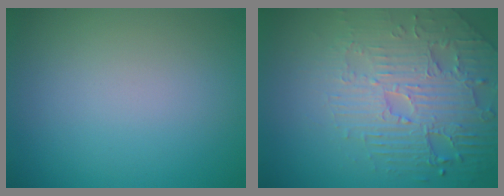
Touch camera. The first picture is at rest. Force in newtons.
{"total": 4.9, "press": 4.6, "slide": 1.8}